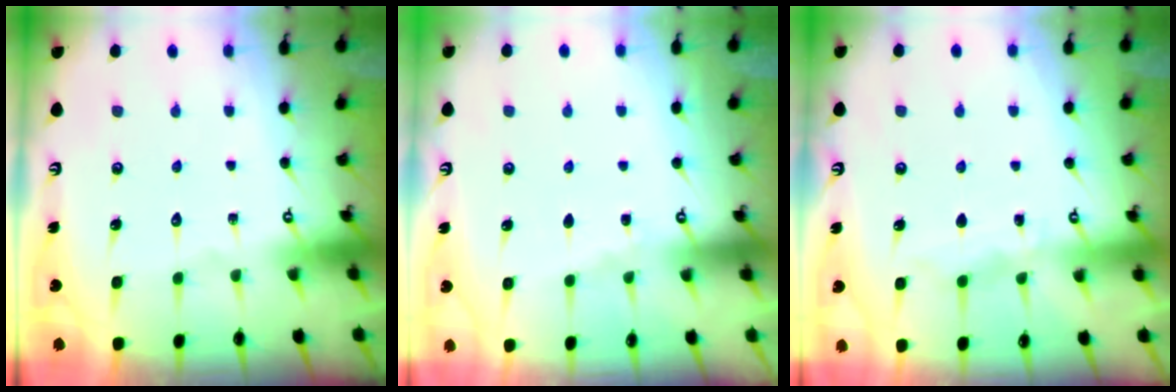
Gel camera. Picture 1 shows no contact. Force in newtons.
{"total": 2.7, "press": 2.6, "slide": 0.5}
{"total": 4.3, "press": 4.2, "slide": 0.5}